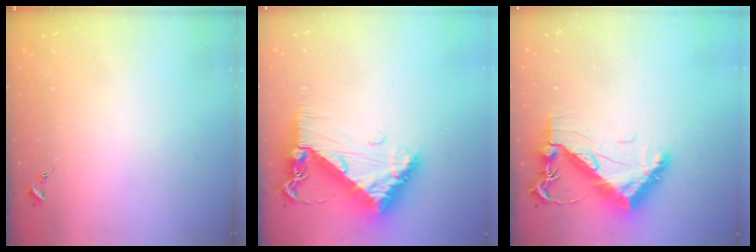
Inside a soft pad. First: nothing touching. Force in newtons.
{"total": 13.5, "press": 13.5, "slide": 1.4}
{"total": 11.3, "press": 11.3, "slide": 1.1}